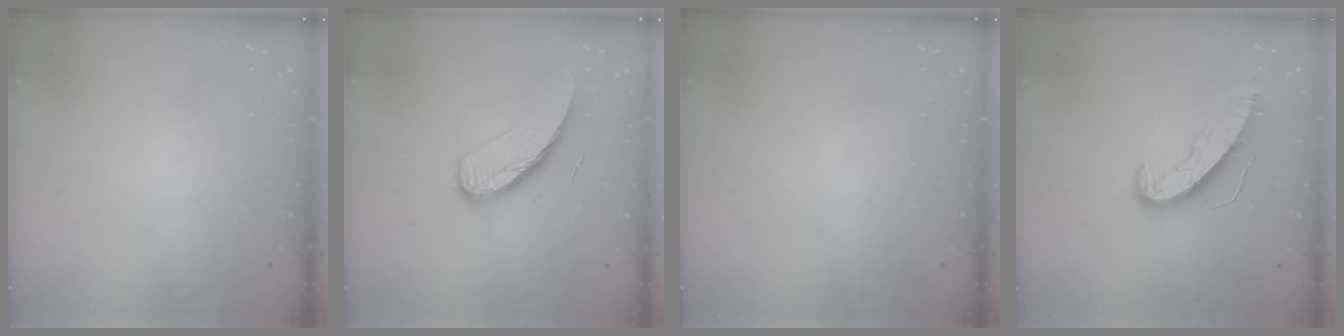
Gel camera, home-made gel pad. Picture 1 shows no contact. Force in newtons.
{"total": 10.5, "press": 10.5, "slide": 0.2}
{"total": 0.0}
{"total": 8.5, "press": 8.5, "slide": 0.7}